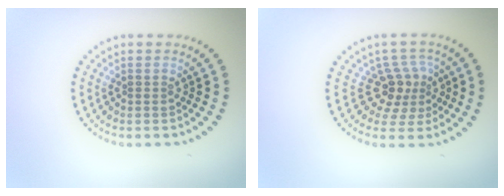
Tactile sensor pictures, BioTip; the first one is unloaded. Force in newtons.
{"total": 3.0, "press": 2.2, "slide": 2.0}